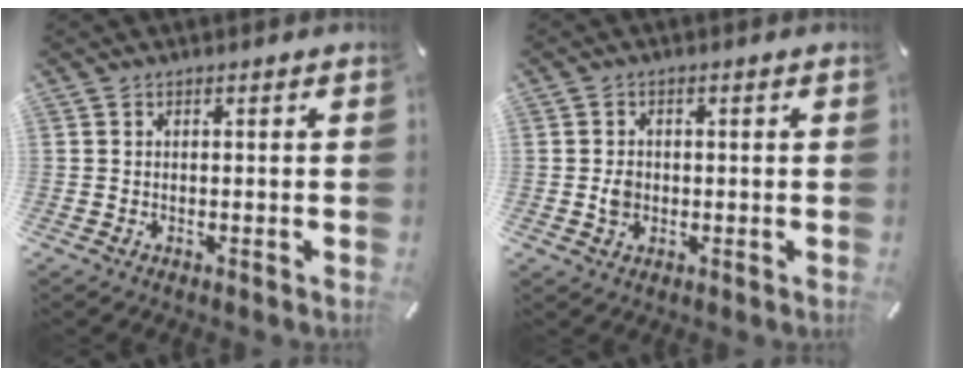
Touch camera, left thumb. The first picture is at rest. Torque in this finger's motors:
{"motor_torque": [0.29, 0.44, 0.30, -0.37, 0.00]}